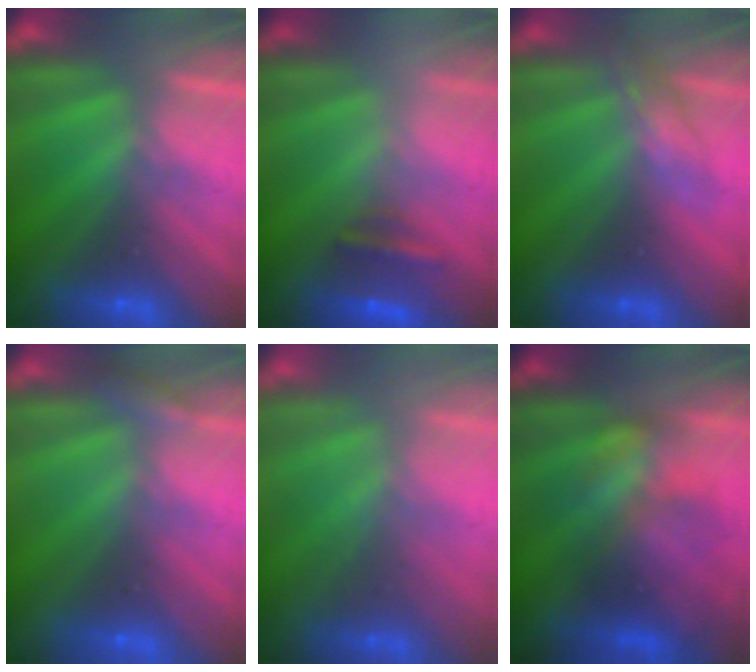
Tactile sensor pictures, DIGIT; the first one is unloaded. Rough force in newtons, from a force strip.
{"total": 2.5}
{"total": 2.1}
{"total": 2.3}
{"total": 2.1}
{"total": 4.6}